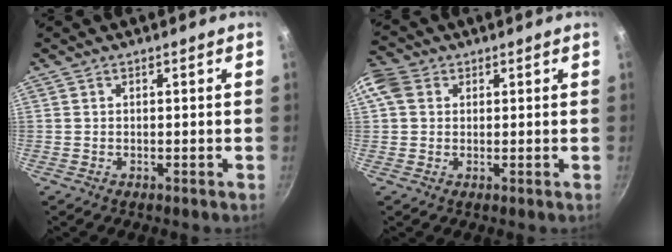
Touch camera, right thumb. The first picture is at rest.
{"total": 5.2, "force": [1.4, 4.3, 2.6], "torque": [-0.039, 0.007, 0.014]}